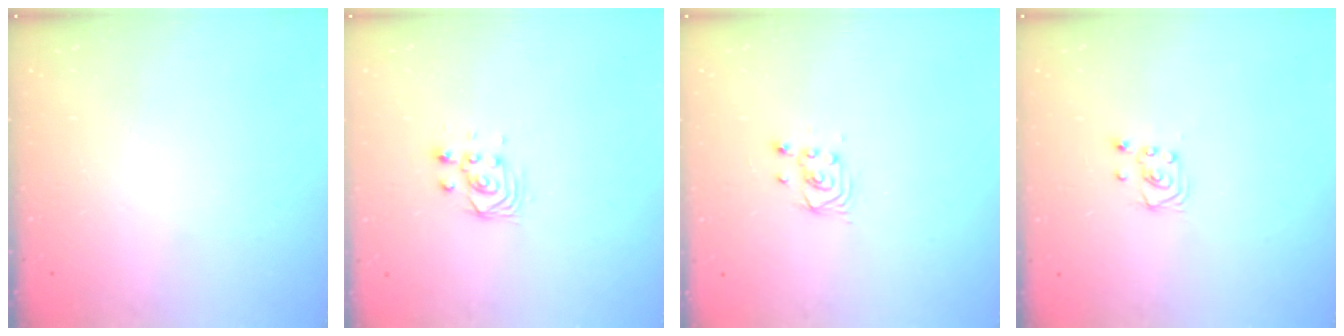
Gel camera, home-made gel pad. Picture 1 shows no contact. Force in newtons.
{"total": 2.8, "press": 2.8, "slide": 0.2}
{"total": 2.2, "press": 2.2, "slide": 0.3}
{"total": 2.0, "press": 2.0, "slide": 0.2}